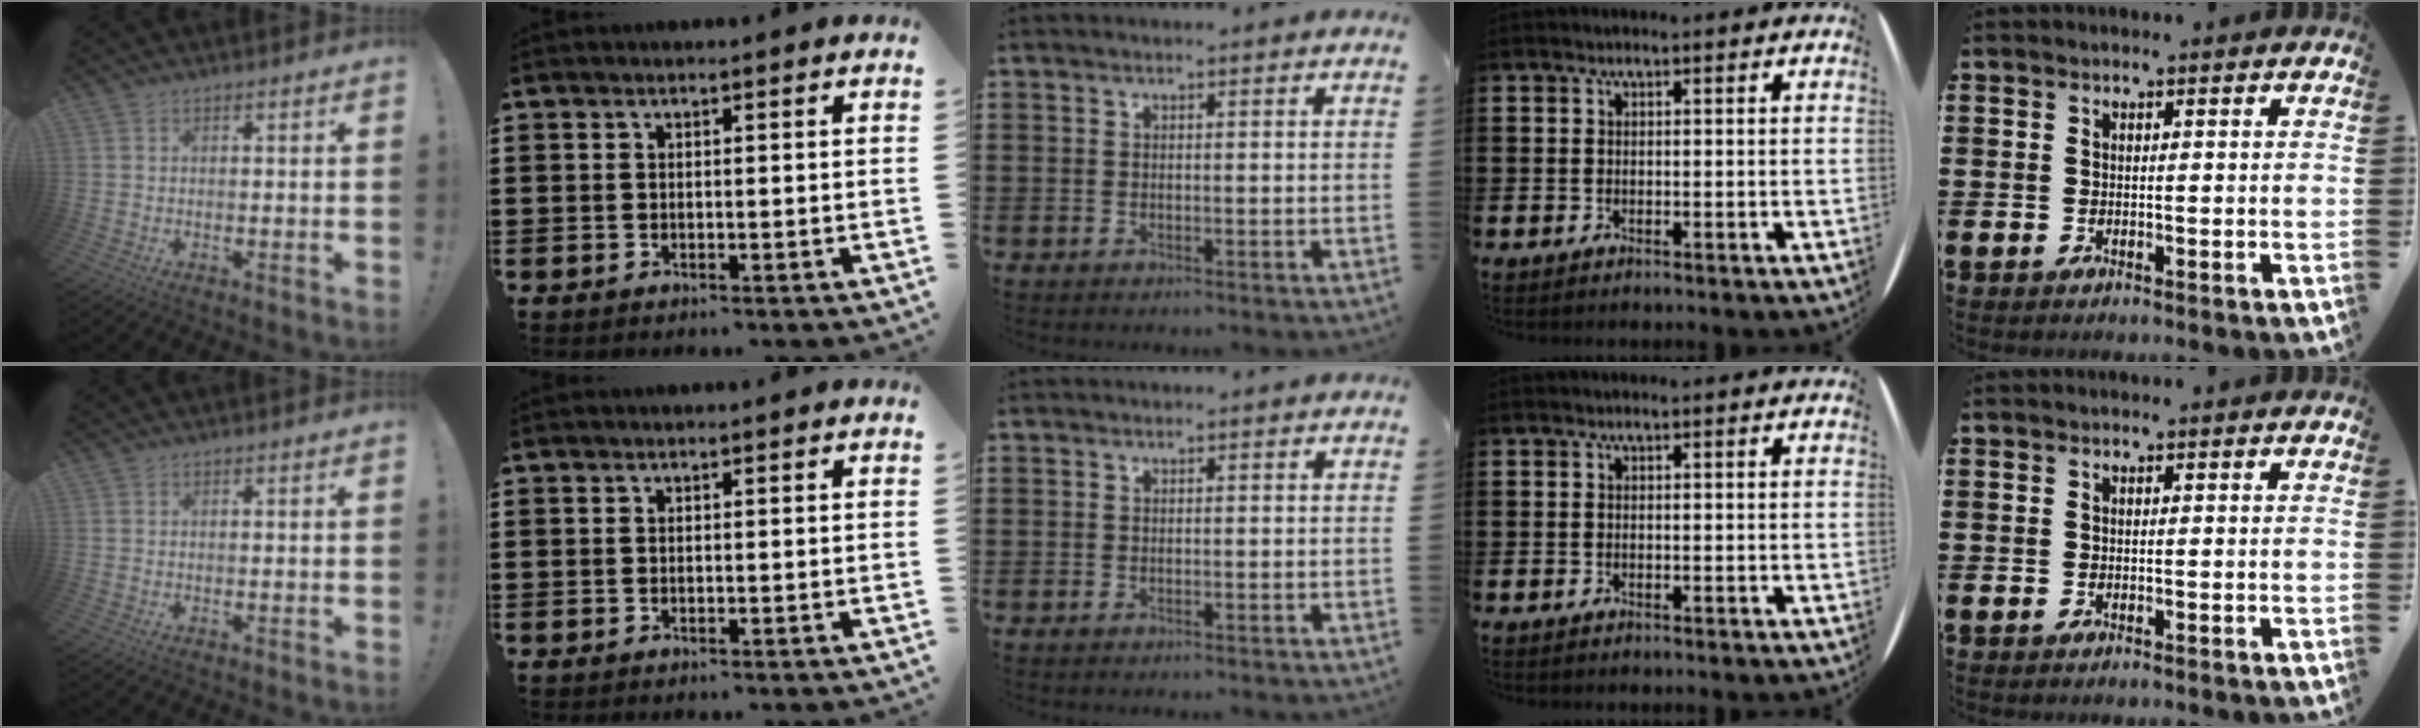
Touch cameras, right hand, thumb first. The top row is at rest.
{}